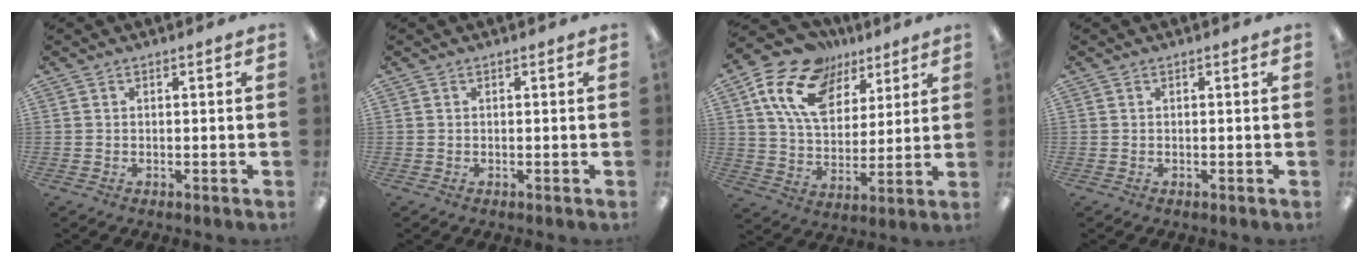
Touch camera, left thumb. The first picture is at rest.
{"total": 0.0}
{"total": 17.5, "force": [9.7, 11.4, 9.0], "torque": [-0.170, -0.030, 0.182]}
{"total": 0.0}